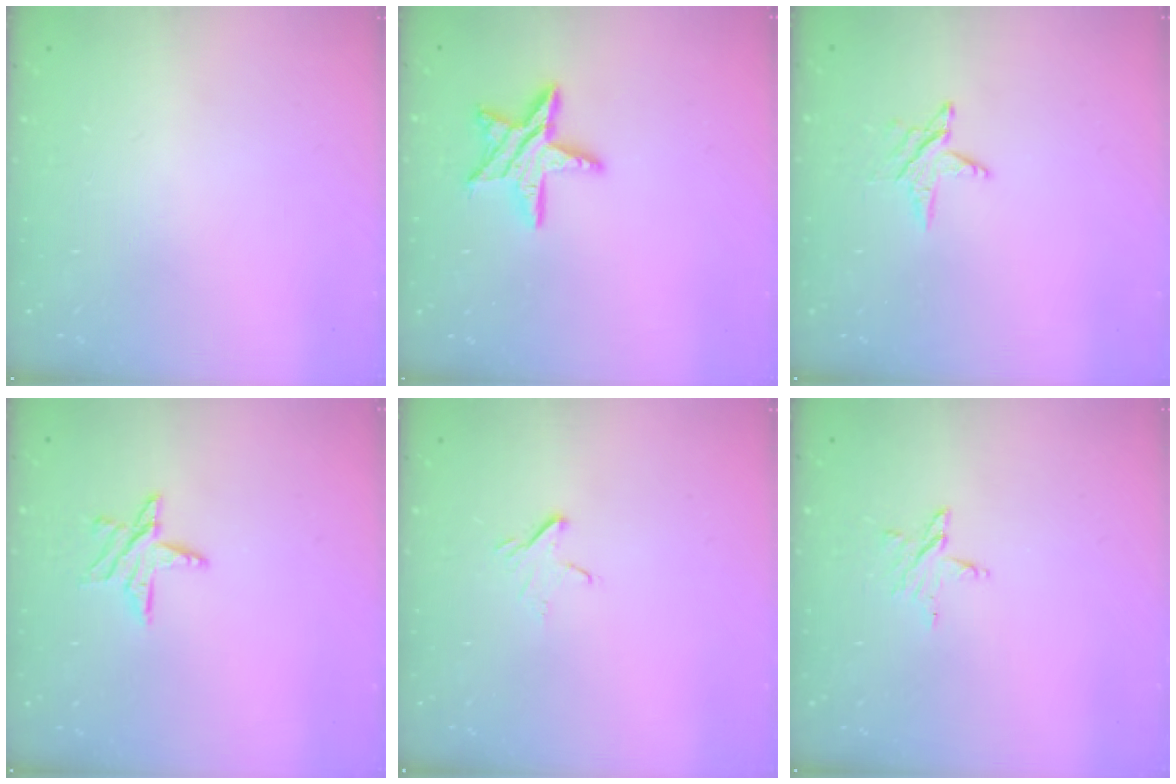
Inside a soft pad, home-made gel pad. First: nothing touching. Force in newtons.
{"total": 12.0, "press": 12.0, "slide": 0.8}
{"total": 4.5, "press": 4.5, "slide": 0.4}
{"total": 8.1, "press": 8.1, "slide": 0.4}
{"total": 3.8, "press": 3.8, "slide": 0.3}
{"total": 3.3, "press": 3.3, "slide": 0.3}